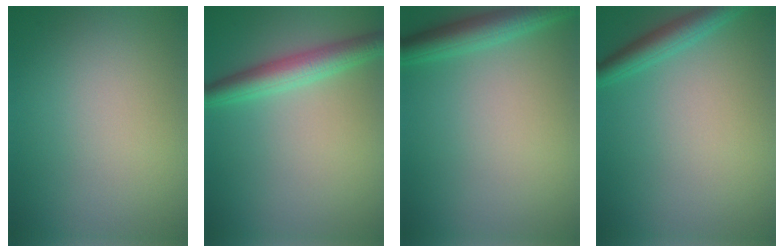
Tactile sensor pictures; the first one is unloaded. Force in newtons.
{"total": 3.8, "press": 3.8, "slide": 0.2}
{"total": 3.6, "press": 3.6, "slide": 0.2}
{"total": 2.7, "press": 2.7, "slide": 0.2}